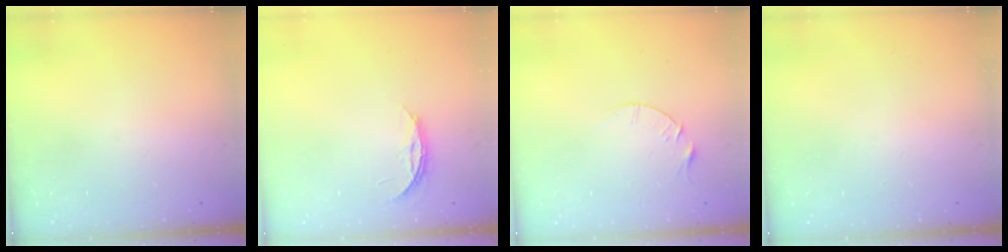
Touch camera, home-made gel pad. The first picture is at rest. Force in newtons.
{"total": 3.8, "press": 3.8, "slide": 0.3}
{"total": 3.9, "press": 3.9, "slide": 0.5}
{"total": 0.0}